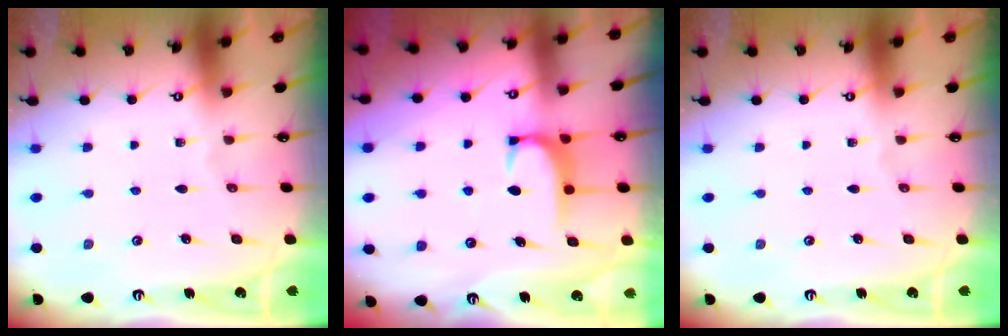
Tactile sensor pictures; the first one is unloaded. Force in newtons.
{"total": 1.8, "press": 1.7, "slide": 0.5}
{"total": 0.0}